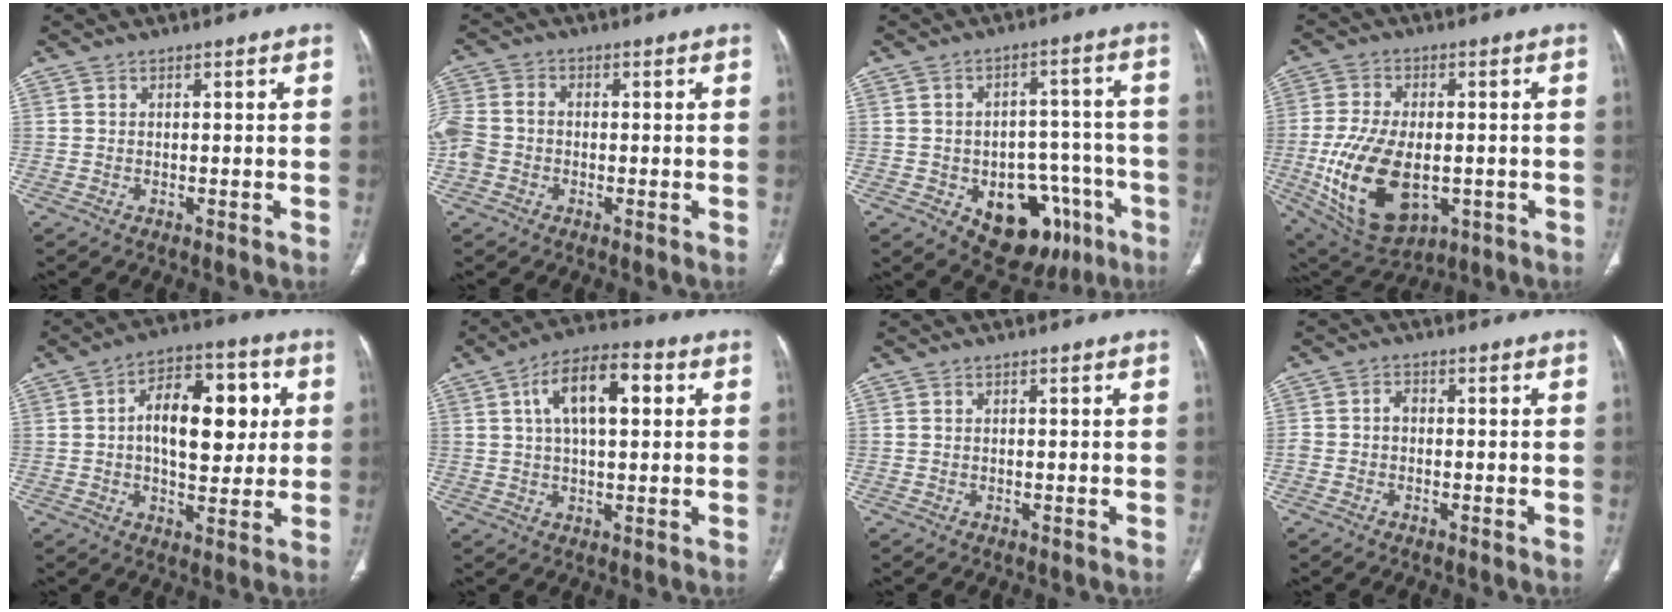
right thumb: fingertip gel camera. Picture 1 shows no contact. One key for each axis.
{"total": 7.3, "fx": -1.2, "fy": 6.0, "fz": 4.0, "tx": -0.099, "ty": 0.021, "tz": -0.027}
{"total": 16.2, "fx": -7.1, "fy": 10.2, "fz": 10.4, "tx": -0.093, "ty": 0.045, "tz": -0.083}
{"total": 18.0, "fx": -3.7, "fy": 10.4, "fz": 14.3, "tx": -0.267, "ty": -0.008, "tz": -0.039}
{"total": 15.8, "fx": 2.4, "fy": 8.6, "fz": 13.0, "tx": -0.166, "ty": 0.015, "tz": 0.032}
{"total": 12.3, "fx": 3.4, "fy": 5.7, "fz": 10.3, "tx": -0.166, "ty": 0.016, "tz": 0.050}
{"total": 0.0}
{"total": 2.1, "fx": -0.3, "fy": 1.5, "fz": 1.3, "tx": -0.018, "ty": 0.010, "tz": -0.010}